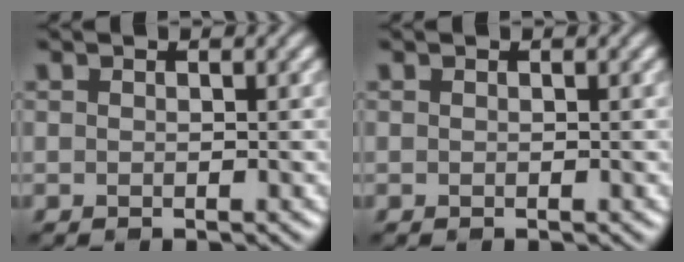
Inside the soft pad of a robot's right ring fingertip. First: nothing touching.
{"total": 0.0}